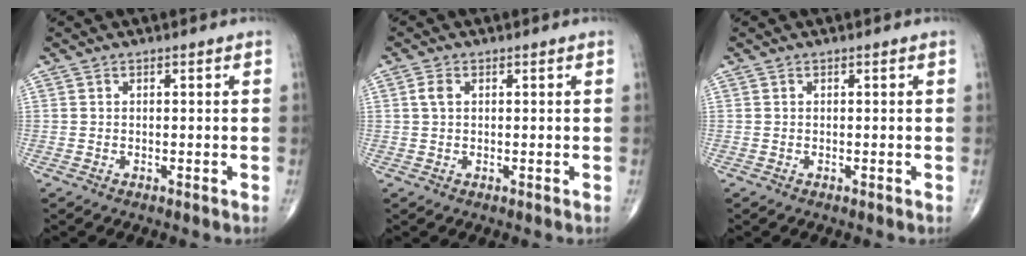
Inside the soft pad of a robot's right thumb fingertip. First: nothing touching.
{"total": 1.9, "force": [0.5, 1.2, 1.4], "torque": [-0.032, 0.006, 0.008]}
{"total": 0.0}